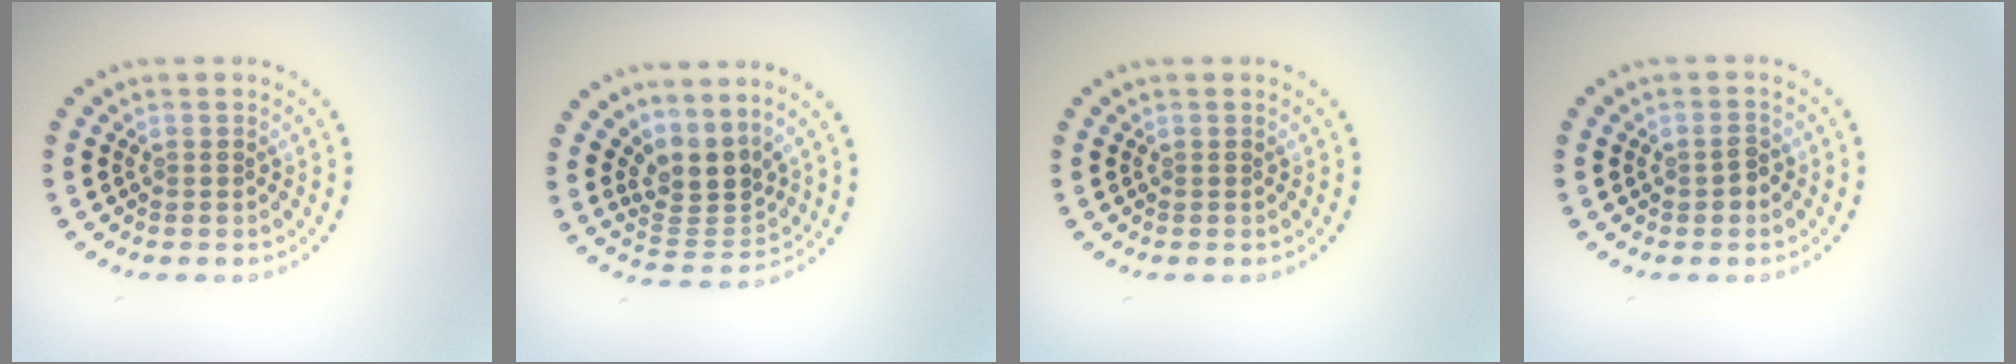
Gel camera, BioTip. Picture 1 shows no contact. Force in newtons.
{"total": 3.3, "press": 2.4, "slide": 2.2}
{"total": 0.0}
{"total": 1.2, "press": 1.2, "slide": 0.2}